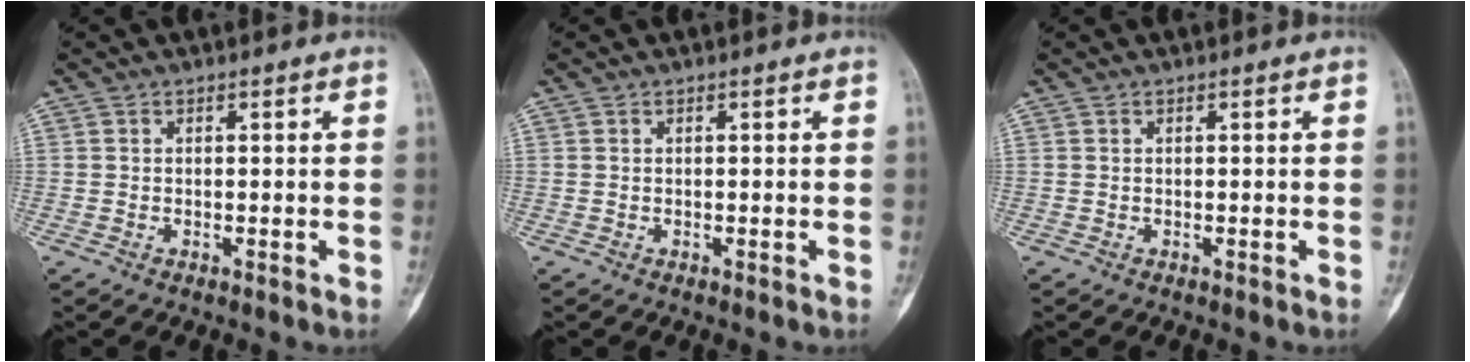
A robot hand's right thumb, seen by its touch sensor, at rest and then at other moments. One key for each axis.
{"total": 0.0}
{"total": 0.0}